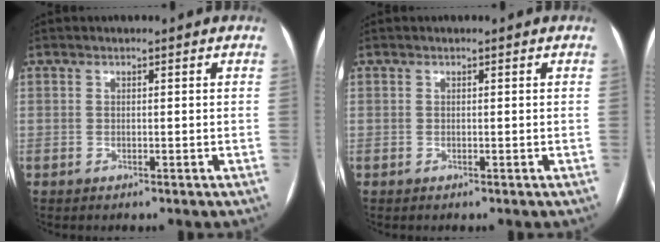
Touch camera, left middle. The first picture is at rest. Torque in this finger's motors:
{"motor_torque": [0.02, 0.05, 0.03, 0.00]}